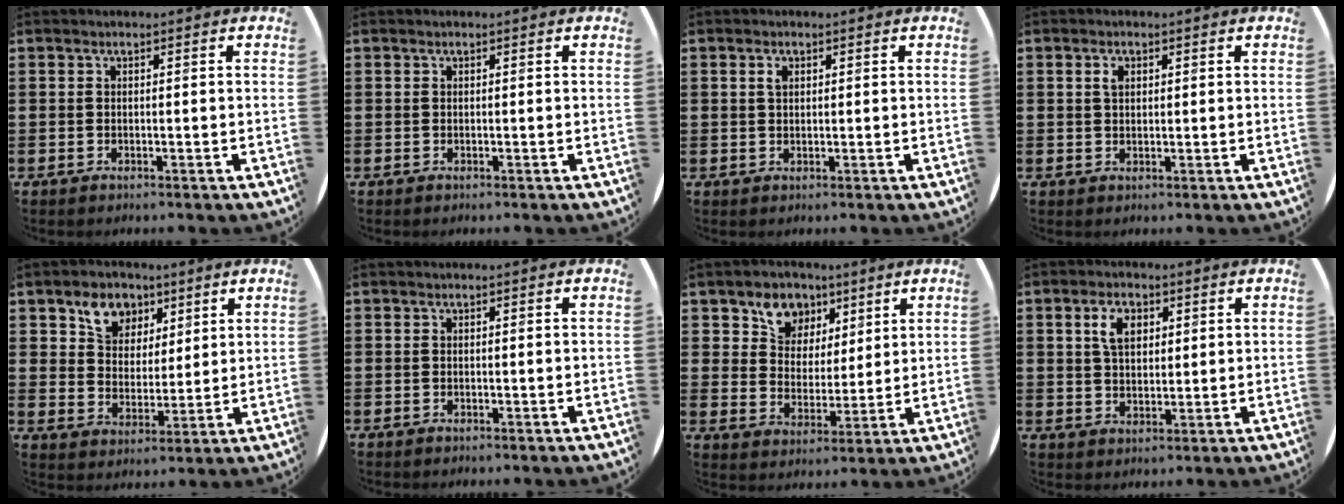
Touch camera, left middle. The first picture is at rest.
{"total": 0.0}
{"total": 1.1, "force": [0.5, 0.7, 0.7], "torque": [-0.009, 0.001, 0.008]}
{"total": 1.4, "force": [0.7, 0.9, 0.9], "torque": [-0.012, 0.003, 0.010]}
{"total": 6.3, "force": [4.4, 4.2, 1.4], "torque": [-0.037, -0.001, 0.079]}
{"total": 0.0}
{"total": 6.6, "force": [4.6, 4.7, 0.7], "torque": [-0.052, -0.008, 0.085]}
{"total": 4.4, "force": [2.0, 2.6, 2.9], "torque": [-0.050, 0.005, 0.031]}